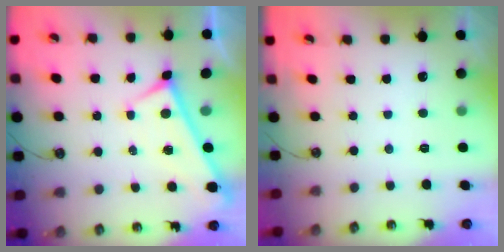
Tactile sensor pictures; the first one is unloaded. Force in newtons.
{"total": 0.0}